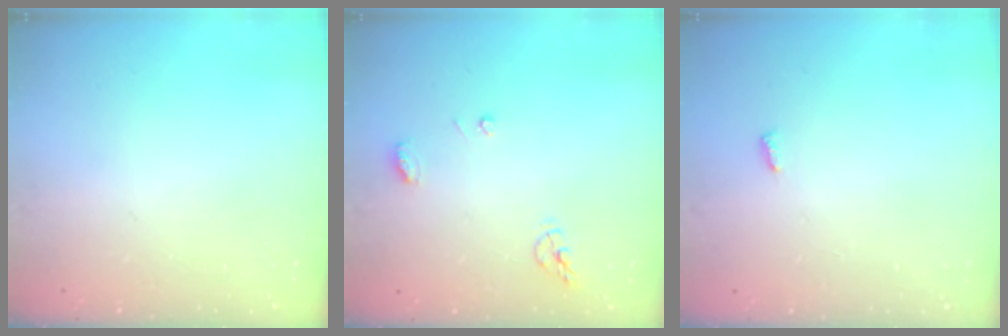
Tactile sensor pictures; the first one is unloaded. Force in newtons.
{"total": 6.3, "press": 6.3, "slide": 0.7}
{"total": 2.8, "press": 2.8, "slide": 0.4}